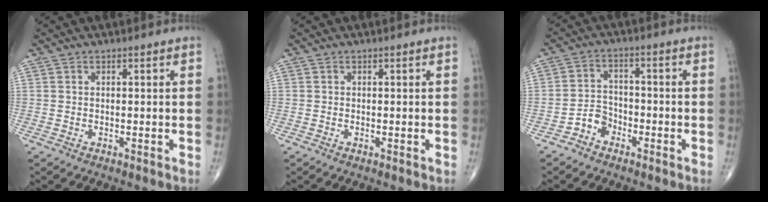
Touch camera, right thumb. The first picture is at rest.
{"total": 0.0}
{"total": 4.3, "force": [-2.8, 3.1, 1.1], "torque": [0.001, 0.026, -0.058]}